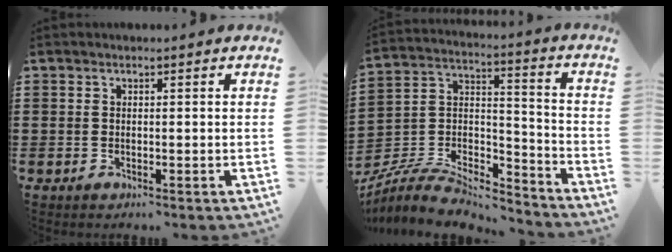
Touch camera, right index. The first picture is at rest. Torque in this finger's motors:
{"motor_torque": [-1.37, -0.77, -1.05, -0.21]}